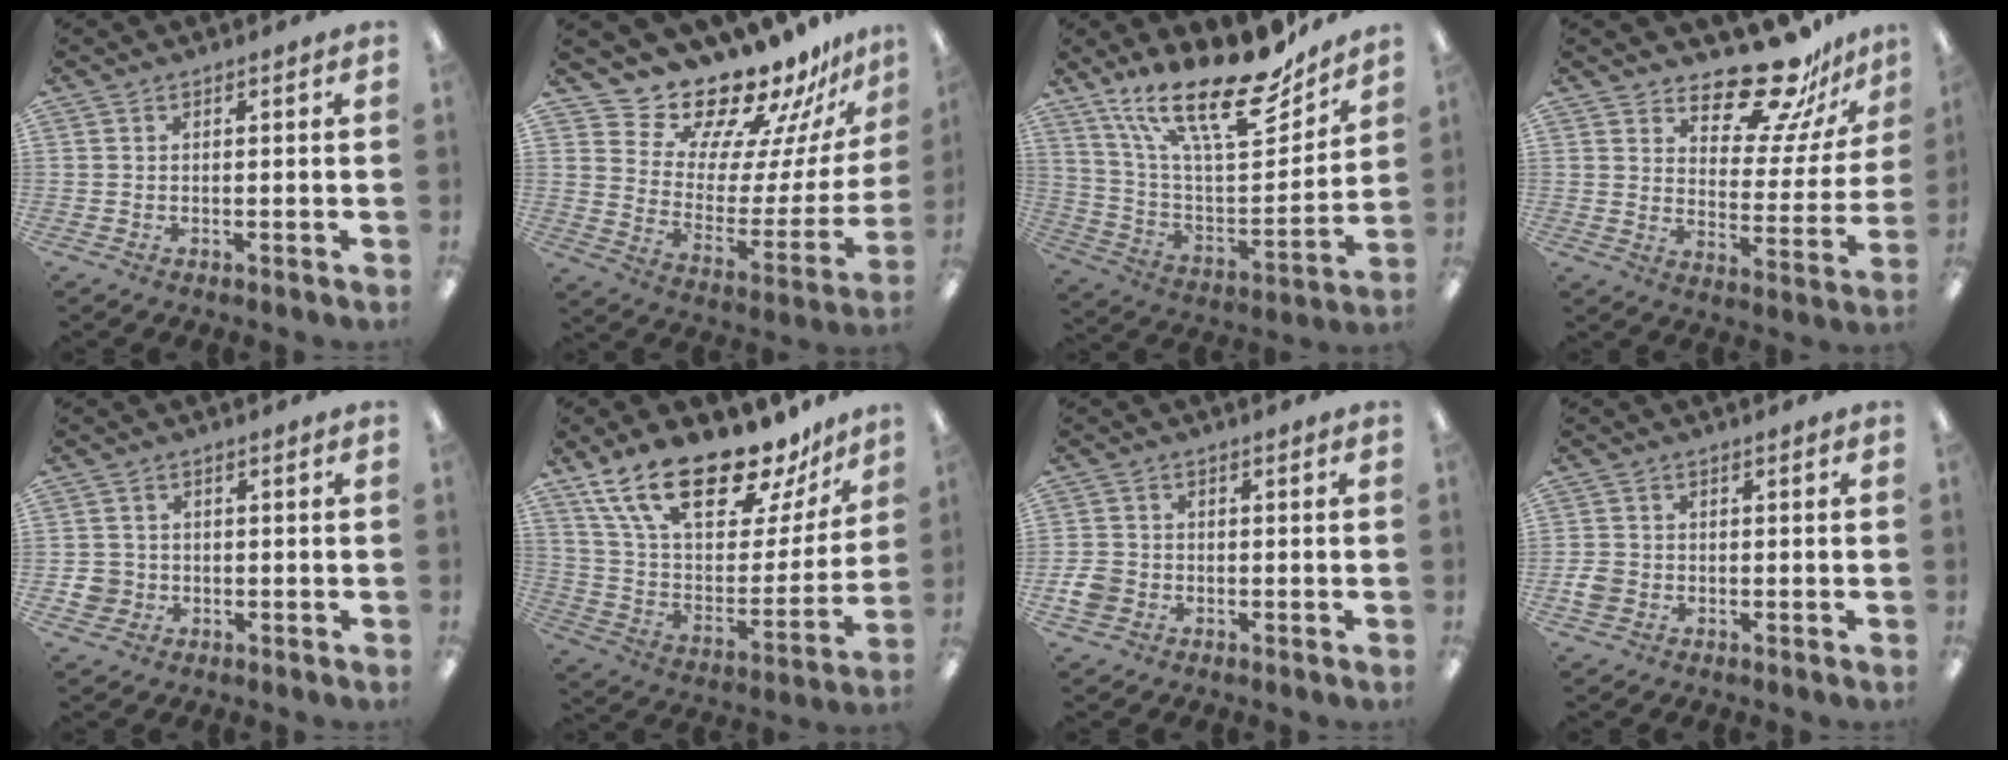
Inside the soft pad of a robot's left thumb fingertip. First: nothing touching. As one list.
[{"total": 15.4, "force": [14.9, 3.7, 1.5], "torque": [-0.035, -0.152, 0.253]}, {"total": 24.5, "force": [17.7, 8.0, 14.9], "torque": [-0.246, -0.111, 0.305]}, {"total": 16.9, "force": [14.0, 6.2, 7.2], "torque": [-0.108, -0.107, 0.242]}, {"total": 4.4, "force": [-0.8, 4.2, 1.1], "torque": [-0.019, 0.005, -0.015]}, {"total": 24.3, "force": [18.0, 8.8, 13.8], "torque": [-0.246, -0.112, 0.315]}, {"total": 4.5, "force": [-1.5, 3.9, 1.8], "torque": [-0.026, 0.007, -0.028]}, {"total": 3.4, "force": [-1.1, 2.9, 1.4], "torque": [-0.020, 0.009, -0.019]}]